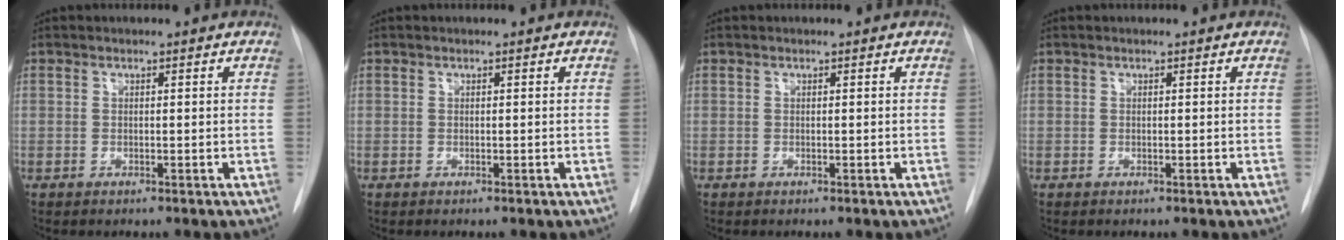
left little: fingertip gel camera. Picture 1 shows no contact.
{"total": 0.0}
{"total": 0.0}
{"total": 0.0}